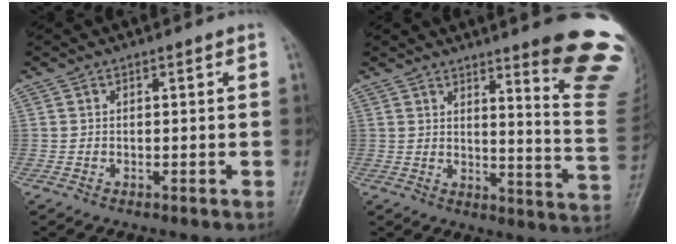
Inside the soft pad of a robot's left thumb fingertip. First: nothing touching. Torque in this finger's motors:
{"motor_torque": [3.20, 1.69, 1.35, -1.42, 0.29]}